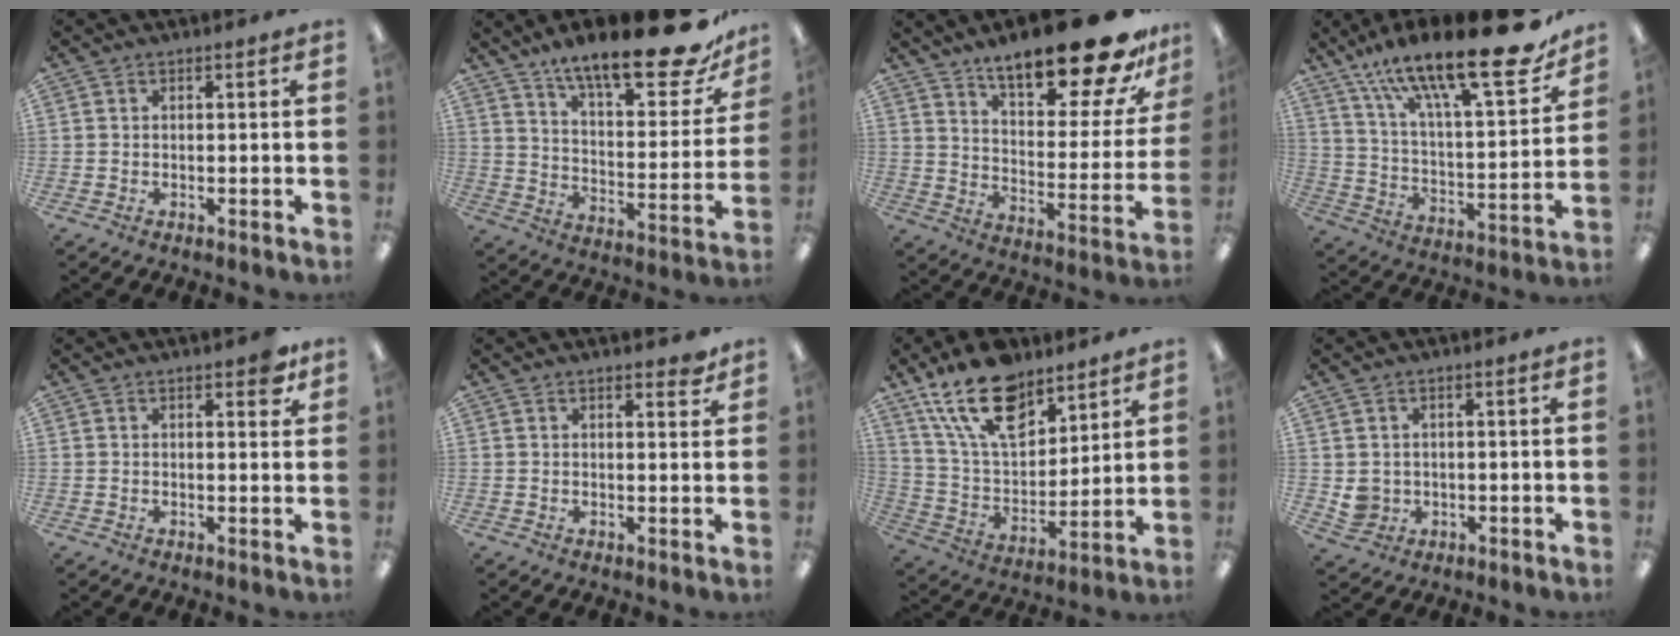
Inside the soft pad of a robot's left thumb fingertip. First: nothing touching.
{"total": 20.9, "force": [16.3, 5.2, 12.0], "torque": [-0.182, -0.113, 0.268]}
{"total": 24.0, "force": [17.8, 6.7, 14.7], "torque": [-0.199, -0.125, 0.285]}
{"total": 26.7, "force": [18.5, 7.4, 17.7], "torque": [-0.275, -0.116, 0.301]}
{"total": 3.4, "force": [2.3, 1.3, 2.1], "torque": [-0.022, -0.005, 0.037]}
{"total": 2.4, "force": [2.0, 0.8, 1.0], "torque": [-0.005, -0.008, 0.033]}
{"total": 19.2, "force": [12.5, 10.0, 10.7], "torque": [-0.190, -0.056, 0.225]}
{"total": 3.4, "force": [0.6, 3.3, 0.7], "torque": [-0.010, 0.003, 0.012]}